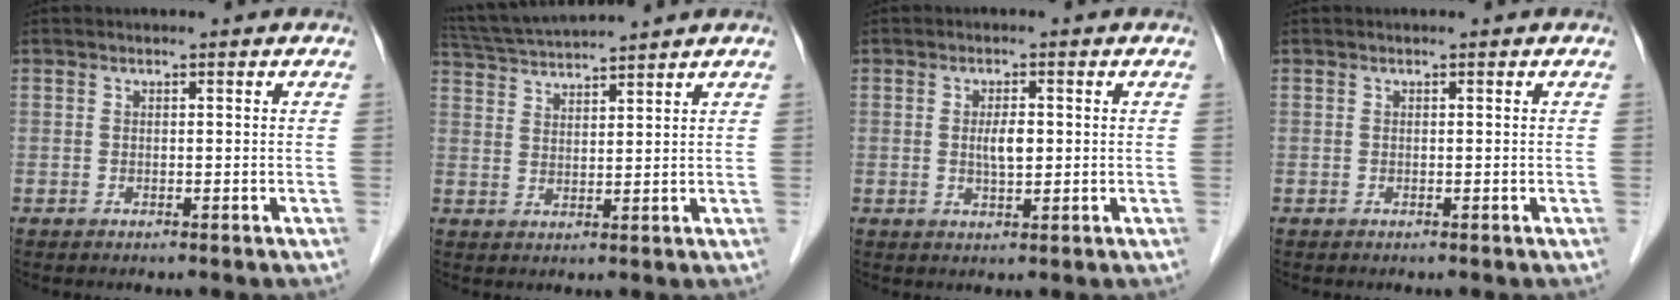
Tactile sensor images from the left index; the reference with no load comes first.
{"total": 8.6, "force": [8.1, -1.0, 2.7], "torque": [-0.056, 0.025, 0.142]}
{"total": 2.9, "force": [0.2, 0.9, 2.7], "torque": [-0.051, -0.001, 0.005]}
{"total": 0.0}